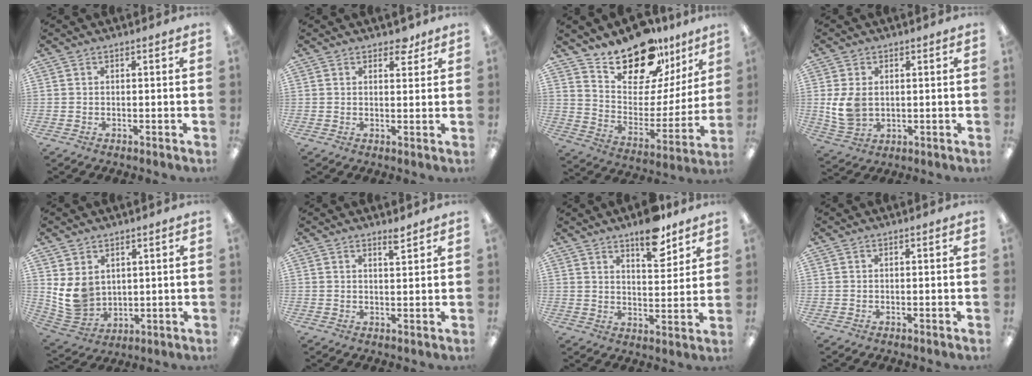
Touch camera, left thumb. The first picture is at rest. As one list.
[{"total": 3.7, "force": [2.9, 2.0, 1.3], "torque": [0.002, -0.013, 0.047]}, {"total": 19.6, "force": [16.2, 8.5, 6.8], "torque": [-0.111, -0.128, 0.289]}, {"total": 7.8, "force": [0.9, 6.0, 4.9], "torque": [-0.109, 0.003, 0.019]}, {"total": 9.2, "force": [2.6, 7.7, 4.2], "torque": [-0.101, -0.015, 0.059]}, {"total": 2.5, "force": [2.2, 0.3, 1.1], "torque": [-0.010, -0.011, 0.037]}, {"total": 9.7, "force": [7.6, 3.4, 5.1], "torque": [-0.062, -0.048, 0.129]}, {"total": 0.0}]